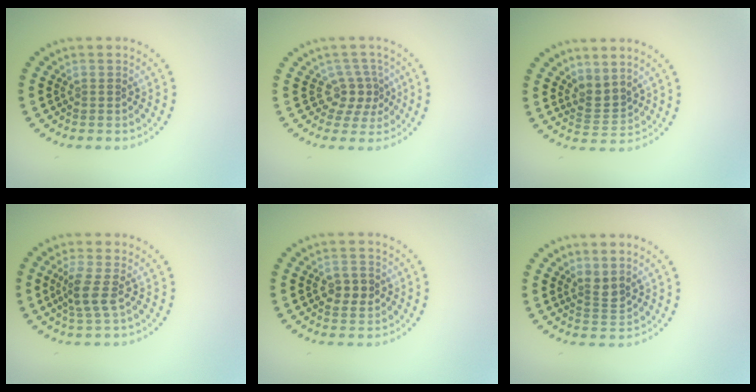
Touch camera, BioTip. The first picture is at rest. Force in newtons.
{"total": 2.6, "press": 1.9, "slide": 1.8}
{"total": 2.2, "press": 1.5, "slide": 1.7}
{"total": 2.5, "press": 2.0, "slide": 1.5}
{"total": 2.7, "press": 2.7, "slide": 0.1}
{"total": 1.7, "press": 1.3, "slide": 1.1}